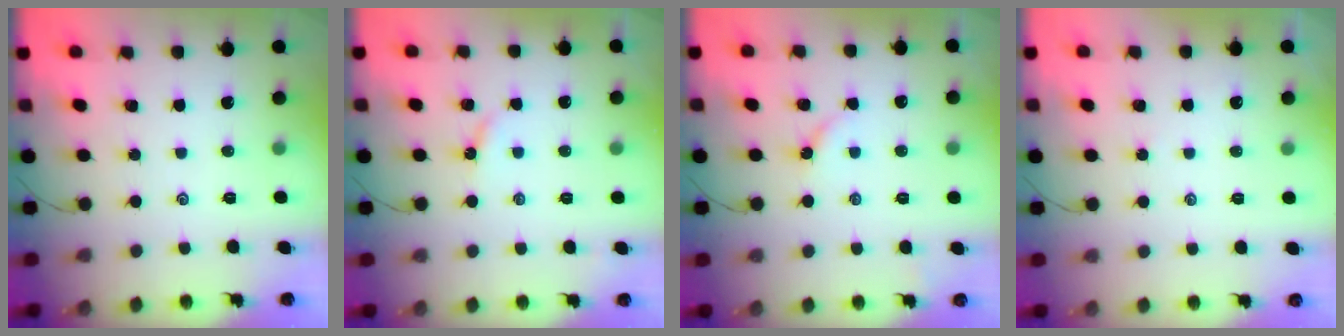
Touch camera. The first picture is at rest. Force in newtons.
{"total": 2.9, "press": 2.9, "slide": 0.3}
{"total": 2.7, "press": 2.7, "slide": 0.4}
{"total": 1.7, "press": 1.6, "slide": 0.4}